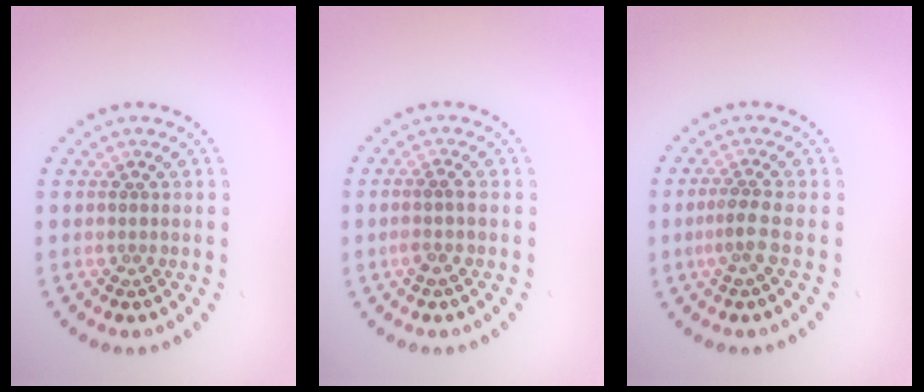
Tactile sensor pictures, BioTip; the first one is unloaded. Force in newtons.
{"total": 1.4, "press": 1.2, "slide": 0.8}
{"total": 2.0, "press": 1.4, "slide": 1.4}